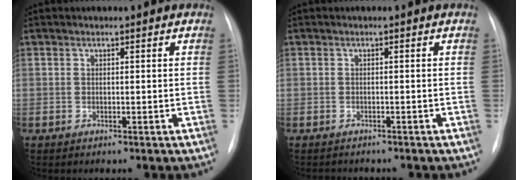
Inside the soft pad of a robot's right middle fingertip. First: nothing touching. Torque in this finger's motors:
{"motor_torque": [-0.18, -0.26, -0.58, -0.19]}